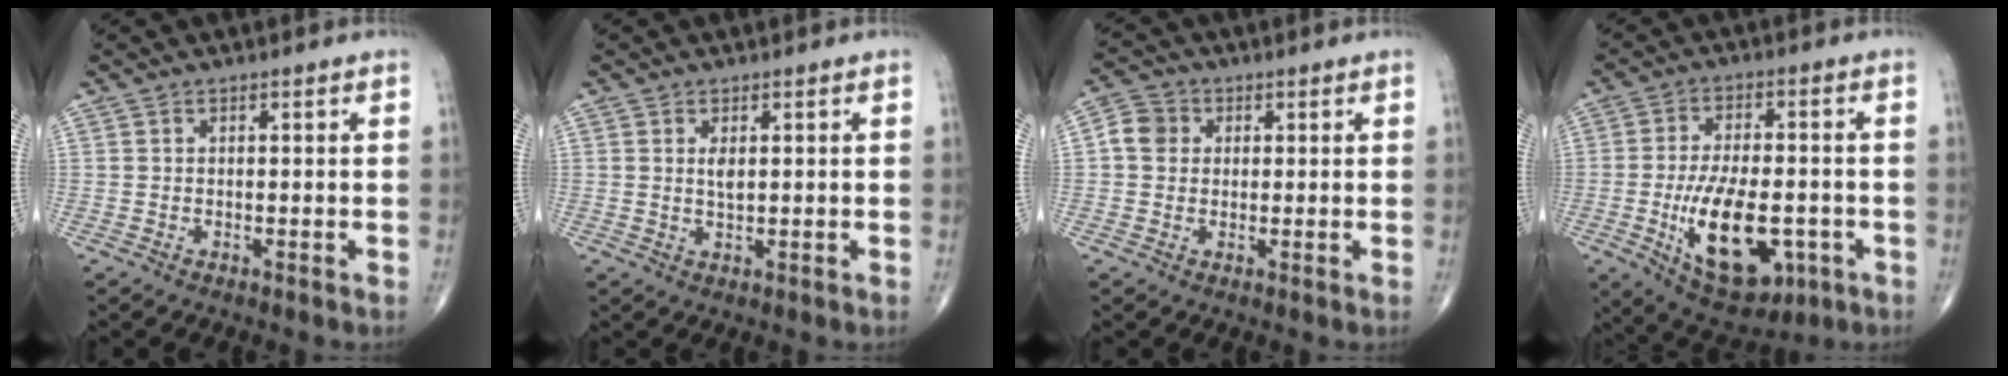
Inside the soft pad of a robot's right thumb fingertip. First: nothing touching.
{"total": 1.8, "force": [0.5, 0.7, 1.5], "torque": [-0.025, -0.007, 0.011]}
{"total": 4.8, "force": [0.7, 4.4, 2.0], "torque": [-0.025, 0.009, 0.003]}
{"total": 16.8, "force": [-4.7, 8.4, 13.8], "torque": [-0.215, 0.005, -0.059]}